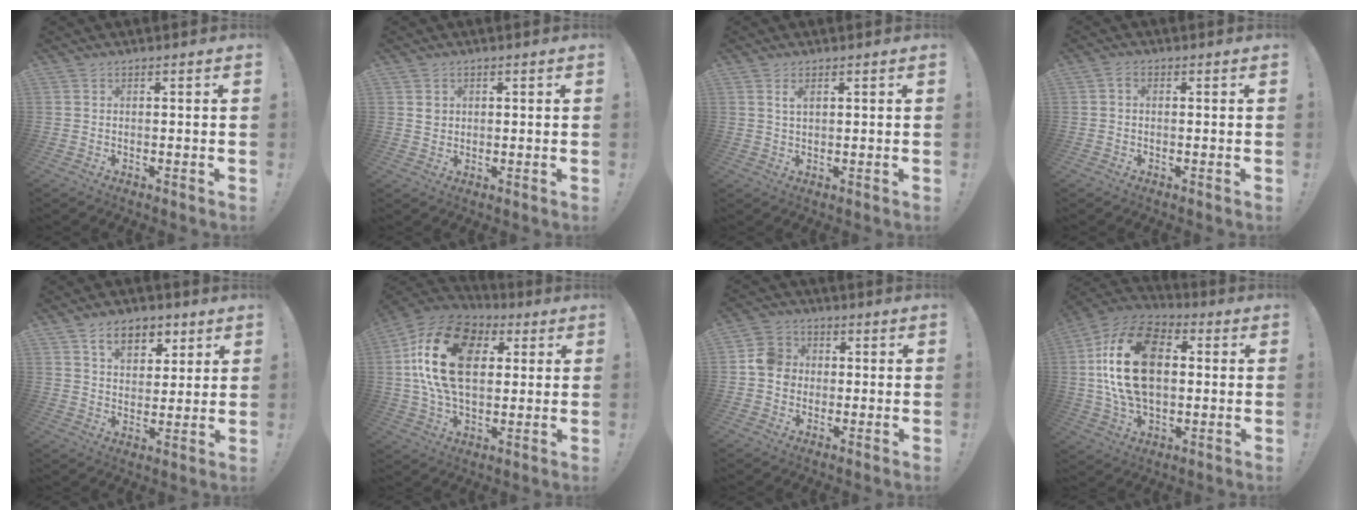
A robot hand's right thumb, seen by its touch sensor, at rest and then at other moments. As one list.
[{"total": 2.4, "force": [0.8, 2.1, 0.6], "torque": [0.002, -0.002, 0.012]}, {"total": 2.5, "force": [1.3, 0.9, 1.9], "torque": [-0.025, -0.007, 0.021]}, {"total": 1.4, "force": [-0.2, 0.9, 1.0], "torque": [-0.018, 0.003, -0.005]}, {"total": 9.7, "force": [5.3, 6.3, 5.1], "torque": [-0.076, -0.016, 0.097]}, {"total": 23.4, "force": [5.0, 14.6, 17.6], "torque": [-0.320, -0.002, 0.087]}, {"total": 7.8, "force": [0.0, 7.1, 3.2], "torque": [-0.044, 0.017, 0.005]}, {"total": 24.6, "force": [2.9, 15.6, 18.7], "torque": [-0.343, 0.014, 0.054]}]